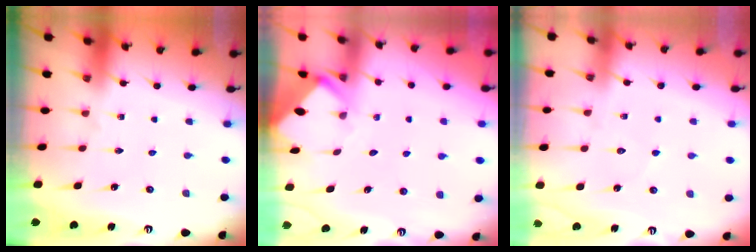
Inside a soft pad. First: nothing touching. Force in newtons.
{"total": 3.0, "press": 3.0, "slide": 0.1}
{"total": 3.9, "press": 3.9, "slide": 0.4}